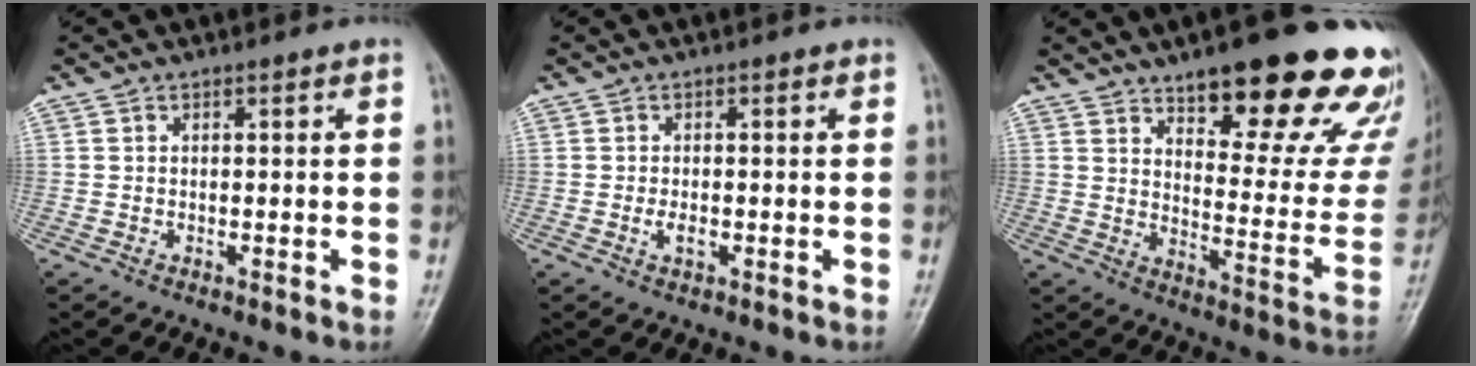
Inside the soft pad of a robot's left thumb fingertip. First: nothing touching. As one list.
[{"total": 2.1, "force": [-0.5, 1.3, 1.6], "torque": [-0.025, 0.001, -0.011]}, {"total": 26.7, "force": [17.6, 8.6, 18.2], "torque": [-0.188, -0.087, 0.229]}]